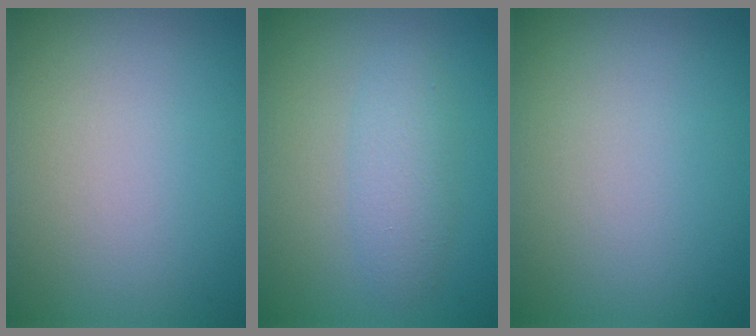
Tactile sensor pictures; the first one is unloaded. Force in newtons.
{"total": 2.3, "press": 2.3, "slide": 0.1}
{"total": 0.0}